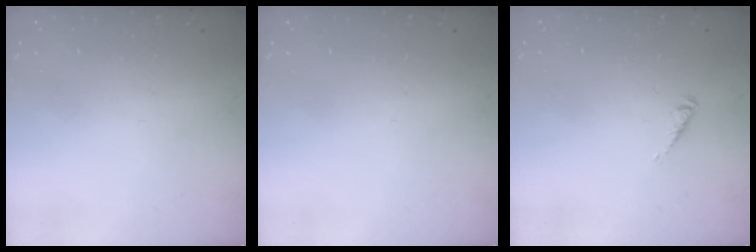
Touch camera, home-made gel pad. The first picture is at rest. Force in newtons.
{"total": 0.0}
{"total": 2.0, "press": 2.0, "slide": 0.5}